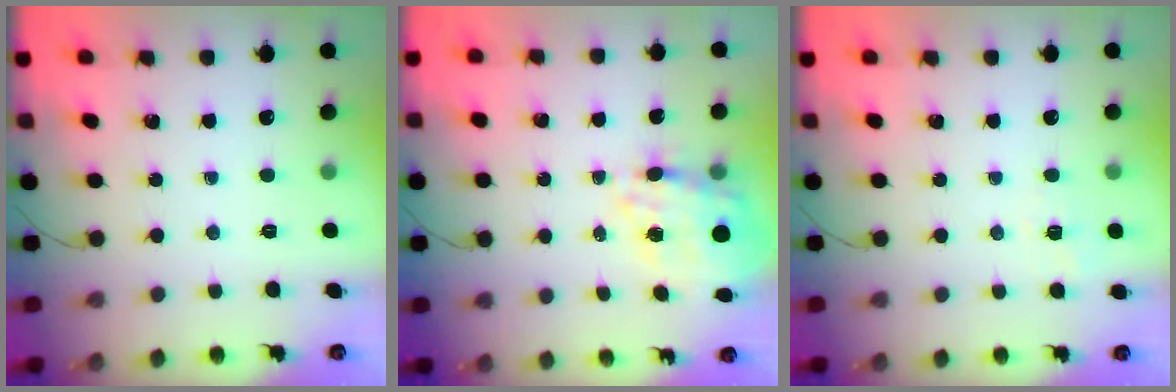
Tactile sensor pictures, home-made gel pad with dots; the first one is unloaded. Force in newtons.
{"total": 16.9, "press": 16.6, "slide": 3.4}
{"total": 3.7, "press": 3.2, "slide": 1.7}